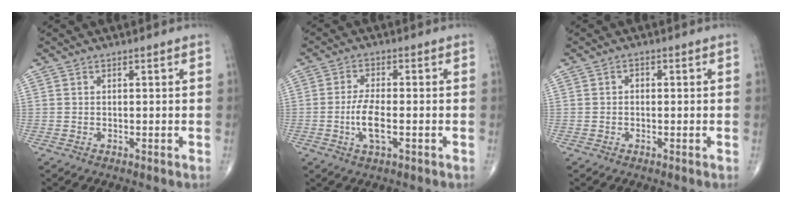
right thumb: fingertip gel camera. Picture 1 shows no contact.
{"total": 5.8, "force": [-1.5, 2.0, 5.2], "torque": [-0.107, 0.003, -0.029]}
{"total": 1.0, "force": [-0.1, 0.8, 0.7], "torque": [-0.006, 0.006, -0.005]}